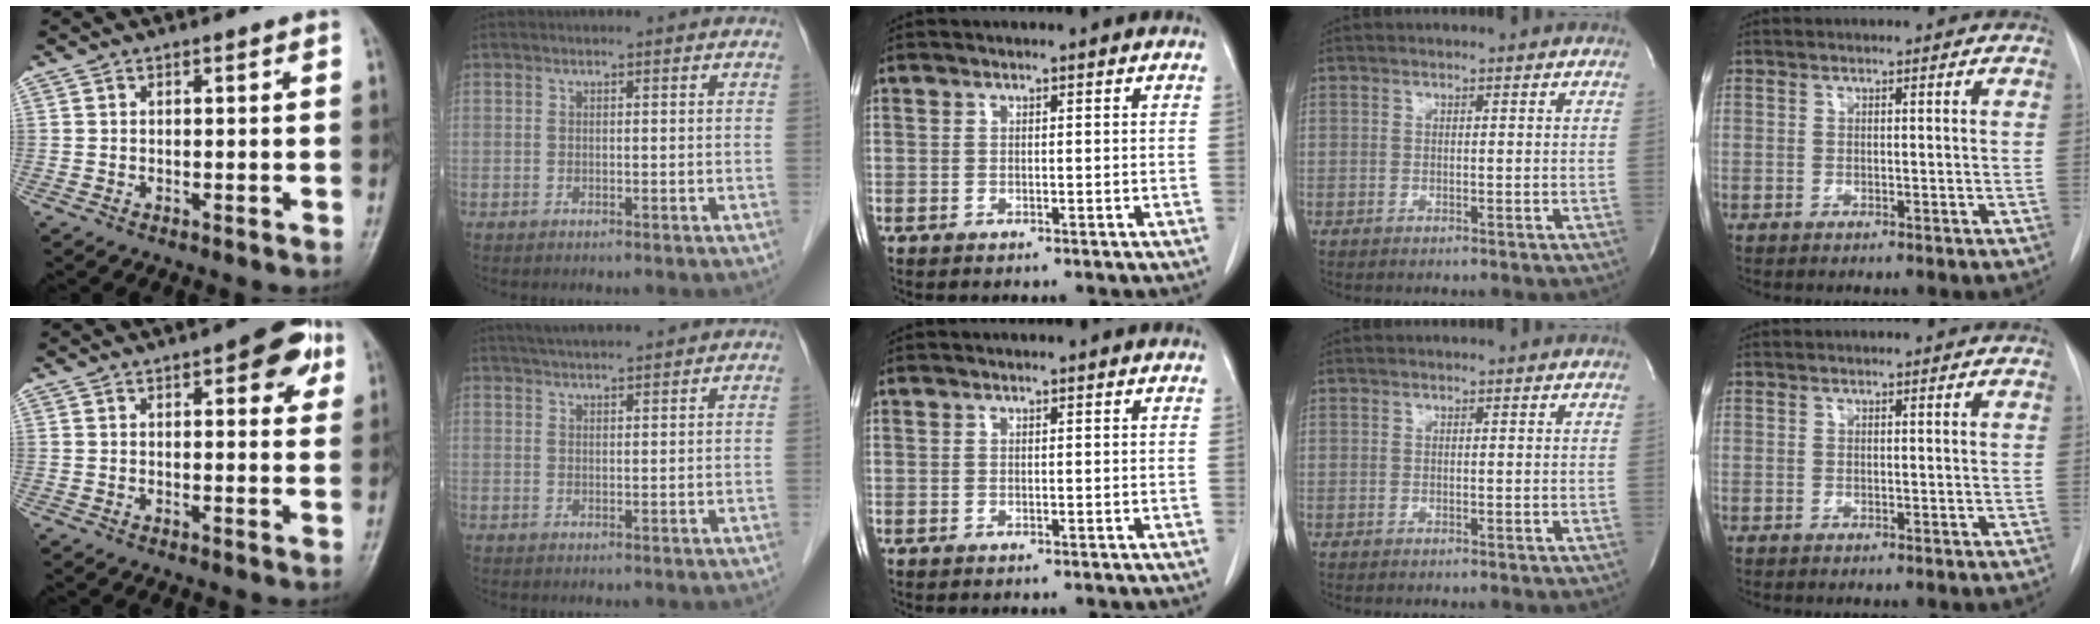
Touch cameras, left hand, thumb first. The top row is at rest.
{"thumb": {"total": 7.8, "force": [3.5, 3.2, 6.1], "torque": [-0.047, -0.006, 0.034]}, "index": {"total": 7.0, "force": [6.3, 0.4, 3.1], "torque": [-0.050, 0.032, 0.095]}}